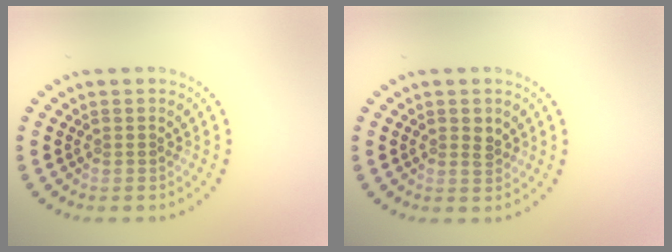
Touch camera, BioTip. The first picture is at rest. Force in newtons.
{"total": 1.2, "press": 1.2, "slide": 0.2}